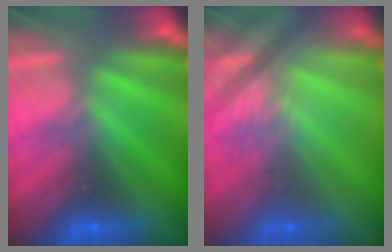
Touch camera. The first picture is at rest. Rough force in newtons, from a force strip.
{"total": 2.4}